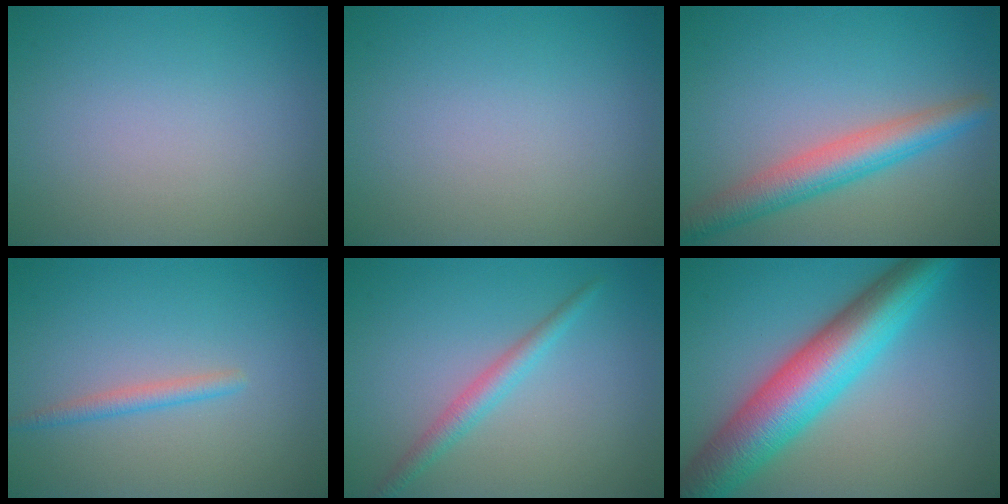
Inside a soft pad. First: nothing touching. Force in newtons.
{"total": 0.0}
{"total": 4.8, "press": 4.8, "slide": 0.2}
{"total": 1.5, "press": 1.5, "slide": 0.1}
{"total": 2.2, "press": 2.2, "slide": 0.0}
{"total": 10.3, "press": 10.3, "slide": 0.1}